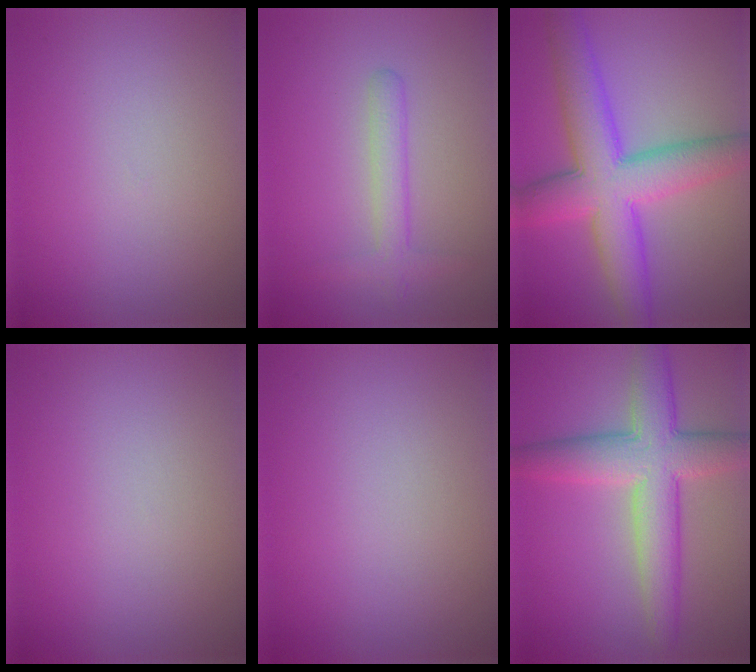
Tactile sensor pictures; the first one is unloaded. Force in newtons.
{"total": 2.2, "press": 2.2, "slide": 0.1}
{"total": 8.9, "press": 8.9, "slide": 0.1}
{"total": 0.0}
{"total": 0.0}
{"total": 7.1, "press": 7.1, "slide": 0.1}